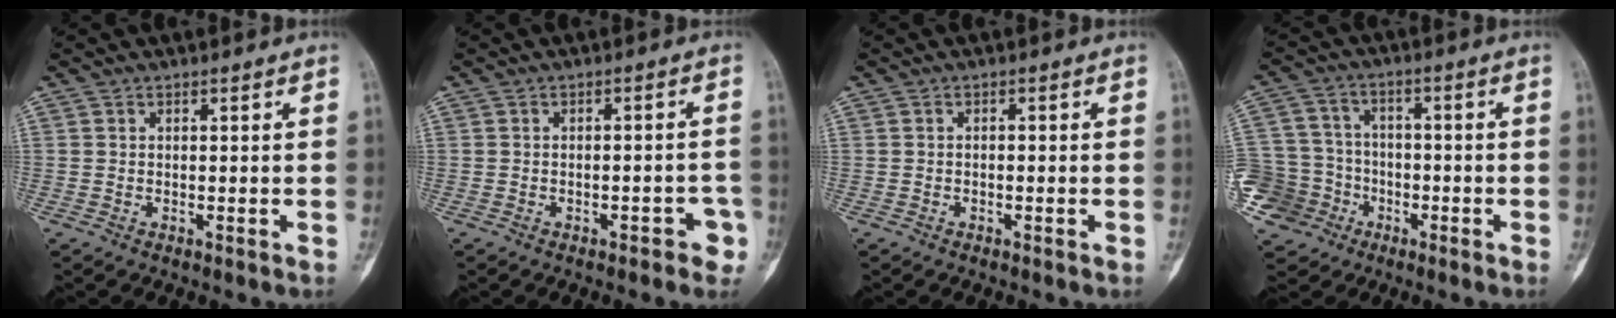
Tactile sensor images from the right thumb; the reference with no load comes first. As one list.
[{"total": 4.3, "force": [-2.2, 1.9, 3.2], "torque": [-0.029, 0.024, -0.023]}, {"total": 0.5, "force": [-0.3, 0.3, 0.4], "torque": [-0.005, 0.005, -0.007]}, {"total": 11.3, "force": [-5.2, 9.8, 2.1], "torque": [-0.039, 0.040, -0.089]}]